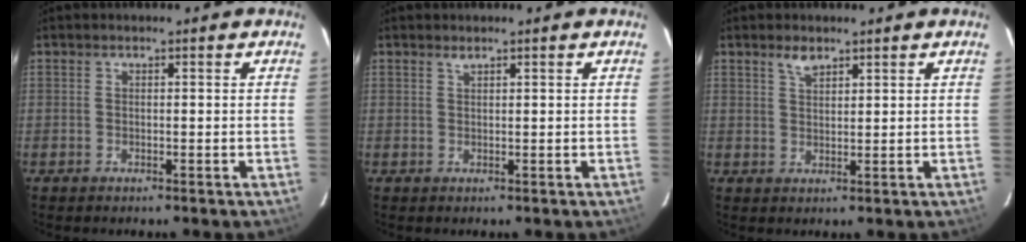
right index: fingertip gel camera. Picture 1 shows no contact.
{"total": 0.7, "force": [0.6, 0.1, 0.3], "torque": [-0.003, 0.001, 0.012]}
{"total": 2.7, "force": [2.0, 1.2, 1.4], "torque": [-0.023, 0.006, 0.038]}